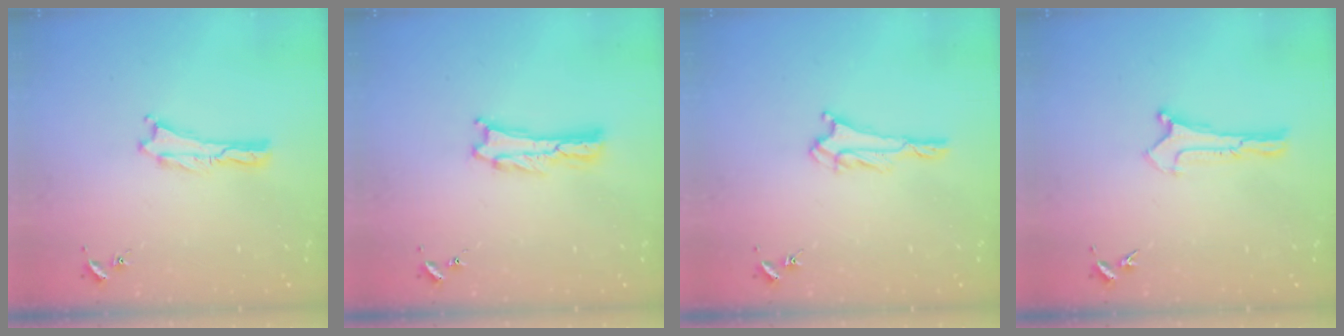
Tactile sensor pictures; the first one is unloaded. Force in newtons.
{"total": 1.1, "press": 1.1, "slide": 0.2}
{"total": 1.7, "press": 1.6, "slide": 0.2}
{"total": 0.5, "press": 0.5, "slide": 0.1}